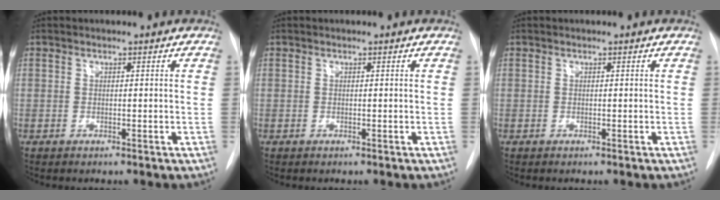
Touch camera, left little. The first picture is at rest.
{"total": 0.0}
{"total": 0.0}